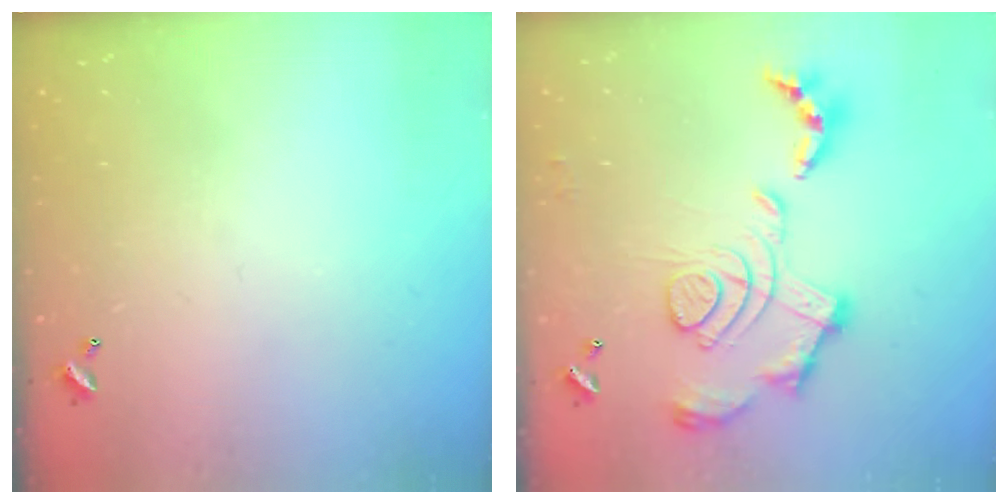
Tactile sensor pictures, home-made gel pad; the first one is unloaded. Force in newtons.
{"total": 2.1, "press": 1.4, "slide": 1.5}